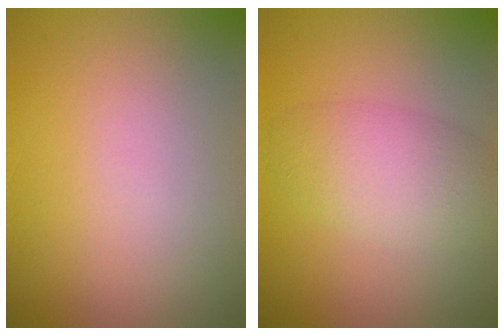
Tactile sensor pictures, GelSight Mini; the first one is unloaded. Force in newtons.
{"total": 4.0, "press": 3.9, "slide": 0.2}